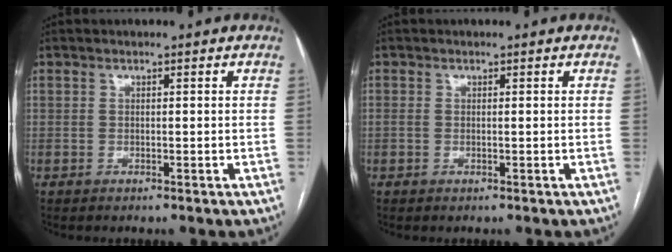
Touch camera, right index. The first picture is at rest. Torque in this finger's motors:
{"motor_torque": [0.34, 0.14, 0.19, 0.05]}